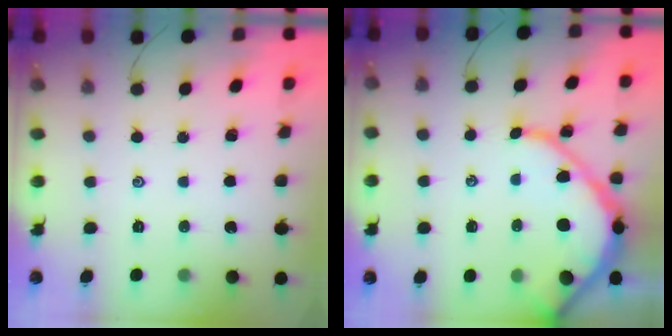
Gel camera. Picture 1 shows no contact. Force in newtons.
{"total": 11.3, "press": 11.2, "slide": 1.1}